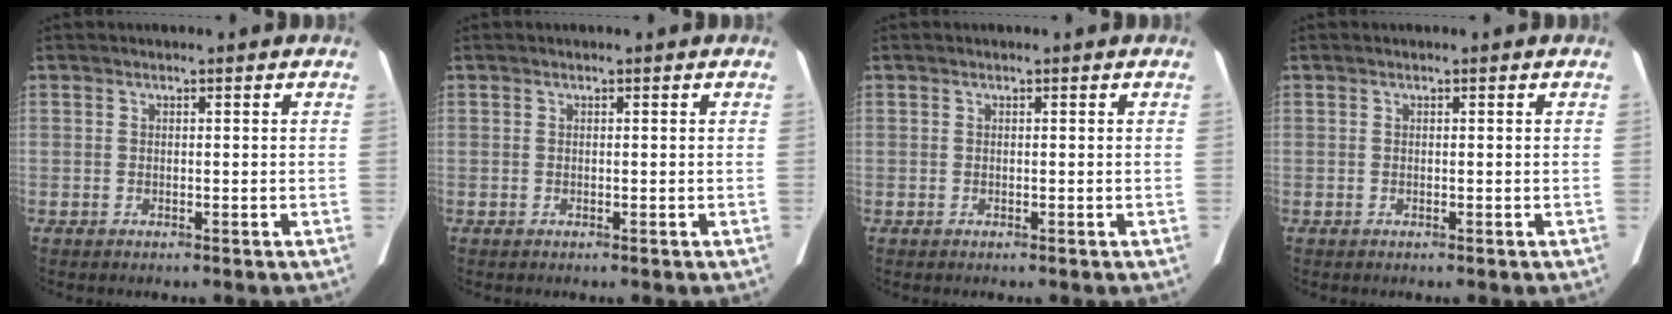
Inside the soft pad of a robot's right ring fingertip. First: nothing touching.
{"total": 0.0}
{"total": 0.0}
{"total": 0.0}